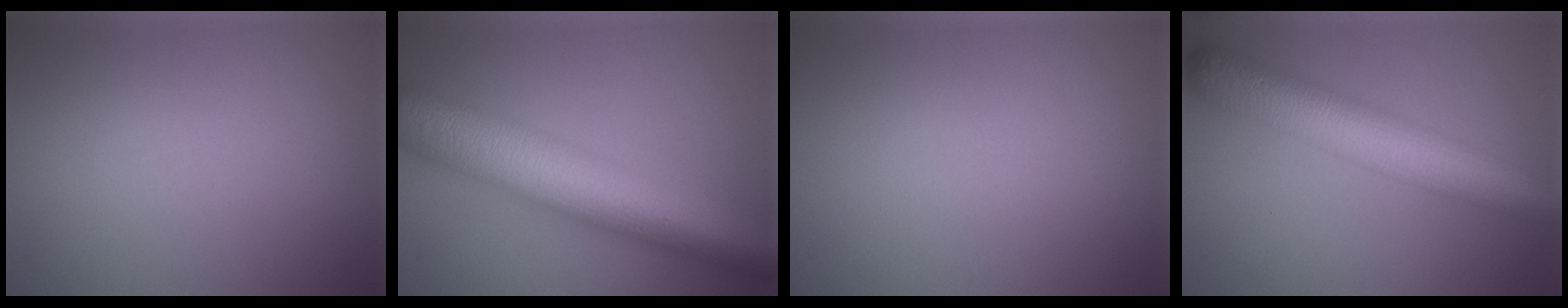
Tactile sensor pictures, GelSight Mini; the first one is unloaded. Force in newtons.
{"total": 11.1, "press": 11.1, "slide": 0.2}
{"total": 0.0}
{"total": 9.3, "press": 9.3, "slide": 0.4}